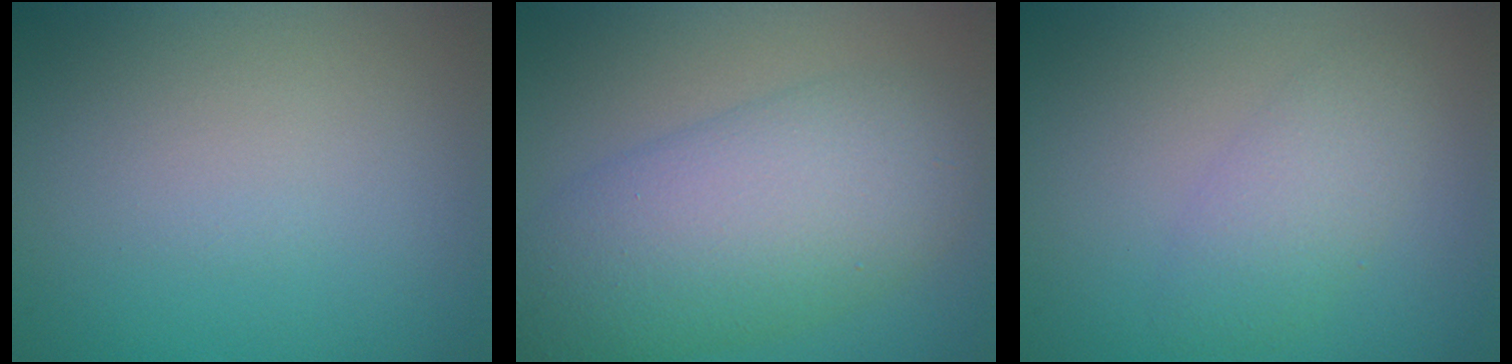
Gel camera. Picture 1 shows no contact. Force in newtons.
{"total": 8.3, "press": 8.3, "slide": 0.2}
{"total": 2.9, "press": 2.9, "slide": 0.2}